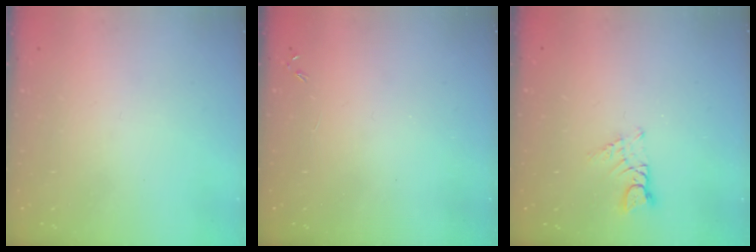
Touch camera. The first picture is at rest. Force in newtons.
{"total": 0.0}
{"total": 3.5, "press": 3.5, "slide": 0.3}